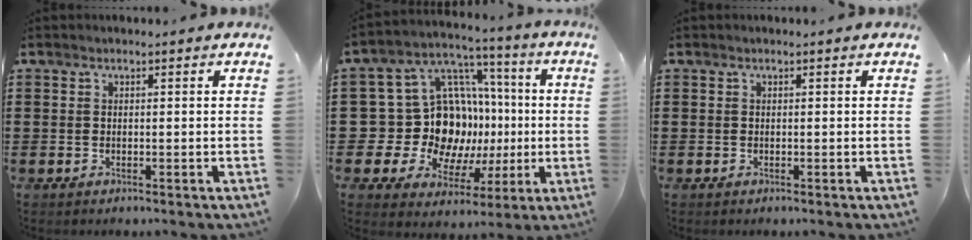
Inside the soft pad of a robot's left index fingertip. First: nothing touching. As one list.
[{"total": 15.4, "force": [-0.5, 14.0, 6.5], "torque": [-0.157, -0.019, 0.017]}, {"total": 0.0}]